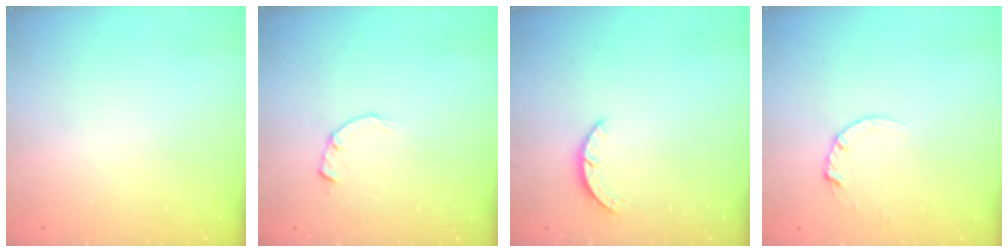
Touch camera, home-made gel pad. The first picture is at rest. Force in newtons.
{"total": 1.8, "press": 1.7, "slide": 0.3}
{"total": 2.2, "press": 2.2, "slide": 0.4}
{"total": 2.7, "press": 2.7, "slide": 0.2}